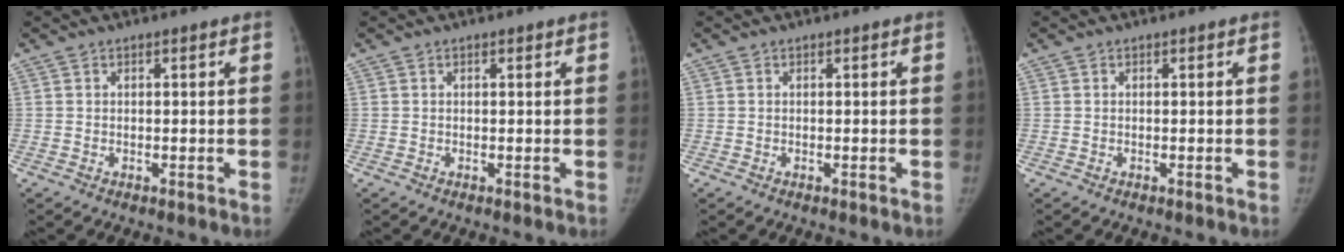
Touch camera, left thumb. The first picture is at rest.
{"total": 0.5, "force": [0.3, 0.2, 0.4], "torque": [-0.007, -0.001, 0.004]}
{"total": 0.0}
{"total": 0.0}